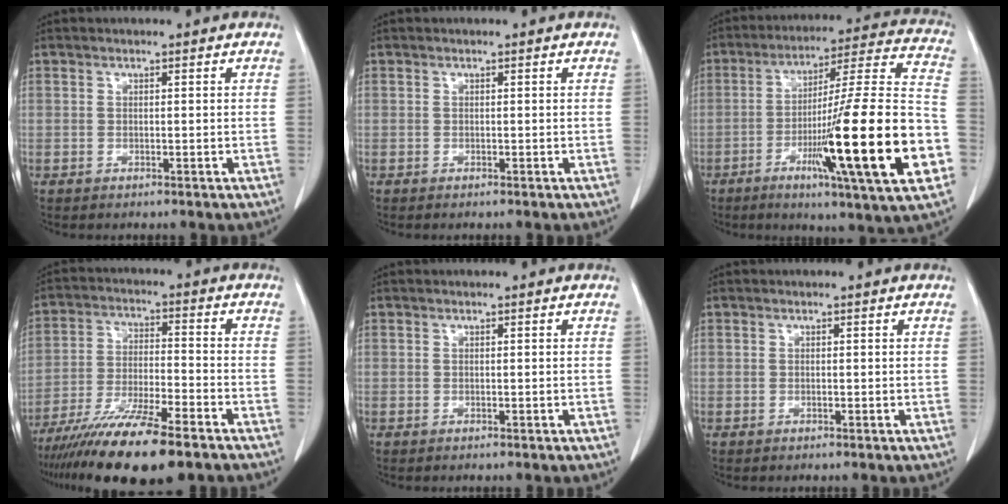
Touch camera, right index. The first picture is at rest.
{"total": 0.0}
{"total": 25.8, "force": [-7.7, 0.3, 24.6], "torque": [-0.340, -0.013, -0.125]}
{"total": 15.5, "force": [-11.5, 1.7, 10.3], "torque": [-0.188, -0.041, -0.196]}
{"total": 0.0}
{"total": 0.0}